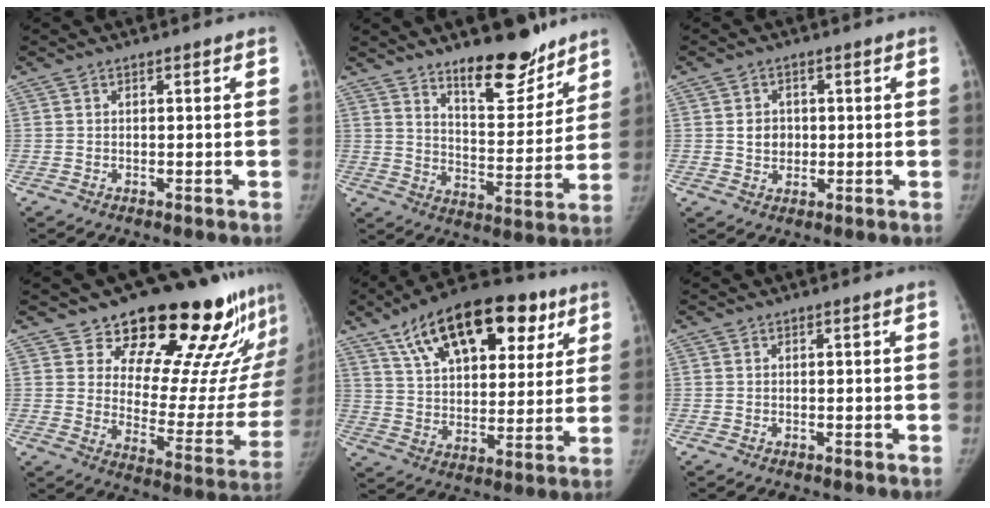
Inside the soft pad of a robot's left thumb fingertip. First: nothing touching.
{"total": 14.7, "force": [11.2, 5.3, 7.9], "torque": [-0.071, -0.089, 0.177]}
{"total": 4.1, "force": [0.4, 3.6, 2.0], "torque": [-0.010, 0.000, 0.008]}
{"total": 25.0, "force": [19.8, 9.6, 11.8], "torque": [-0.110, -0.128, 0.263]}
{"total": 24.8, "force": [13.1, 12.8, 16.7], "torque": [-0.231, -0.007, 0.211]}
{"total": 0.0}